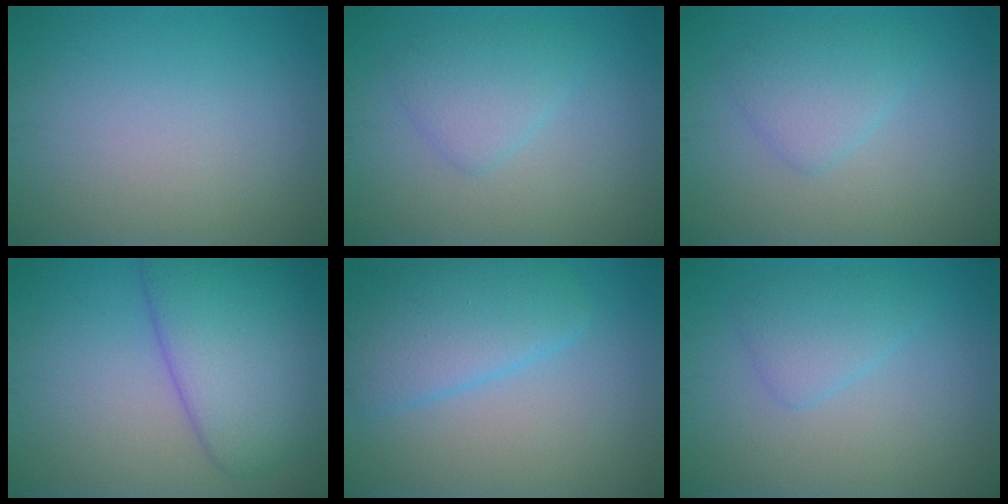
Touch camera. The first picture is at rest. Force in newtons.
{"total": 2.6, "press": 2.6, "slide": 0.2}
{"total": 2.6, "press": 2.6, "slide": 0.2}
{"total": 7.8, "press": 7.8, "slide": 0.5}
{"total": 4.8, "press": 4.8, "slide": 0.2}
{"total": 2.4, "press": 2.4, "slide": 0.1}